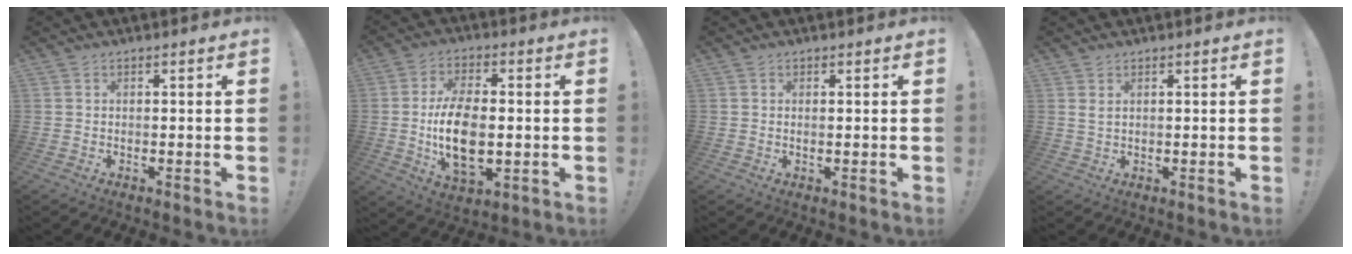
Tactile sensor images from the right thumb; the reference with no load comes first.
{"total": 14.3, "force": [-1.1, 7.9, 11.8], "torque": [-0.219, -0.005, -0.022]}
{"total": 0.7, "force": [0.3, 0.0, 0.6], "torque": [-0.003, -0.002, 0.002]}
{"total": 1.9, "force": [1.1, 0.7, 1.5], "torque": [-0.024, -0.002, 0.019]}